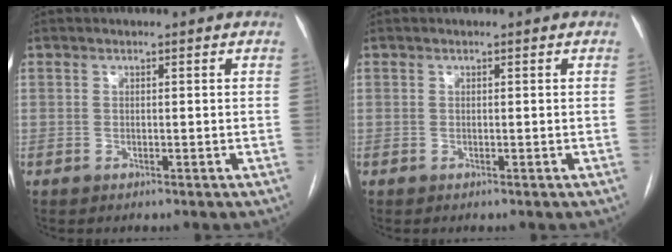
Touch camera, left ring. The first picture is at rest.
{"total": 0.0}